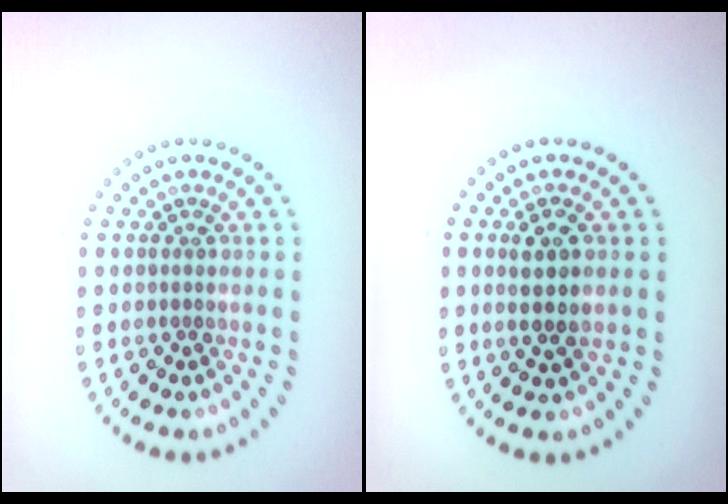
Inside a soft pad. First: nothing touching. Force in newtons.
{"total": 2.7, "press": 2.7, "slide": 0.6}